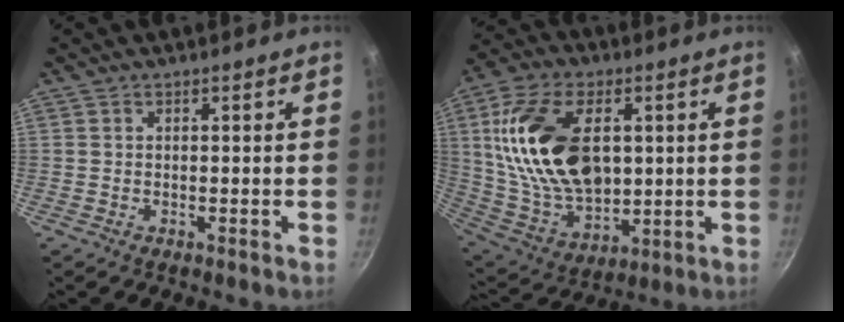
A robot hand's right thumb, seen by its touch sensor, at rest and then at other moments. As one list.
[{"total": 24.4, "force": [3.8, 15.0, 18.8], "torque": [-0.340, -0.006, 0.082]}]